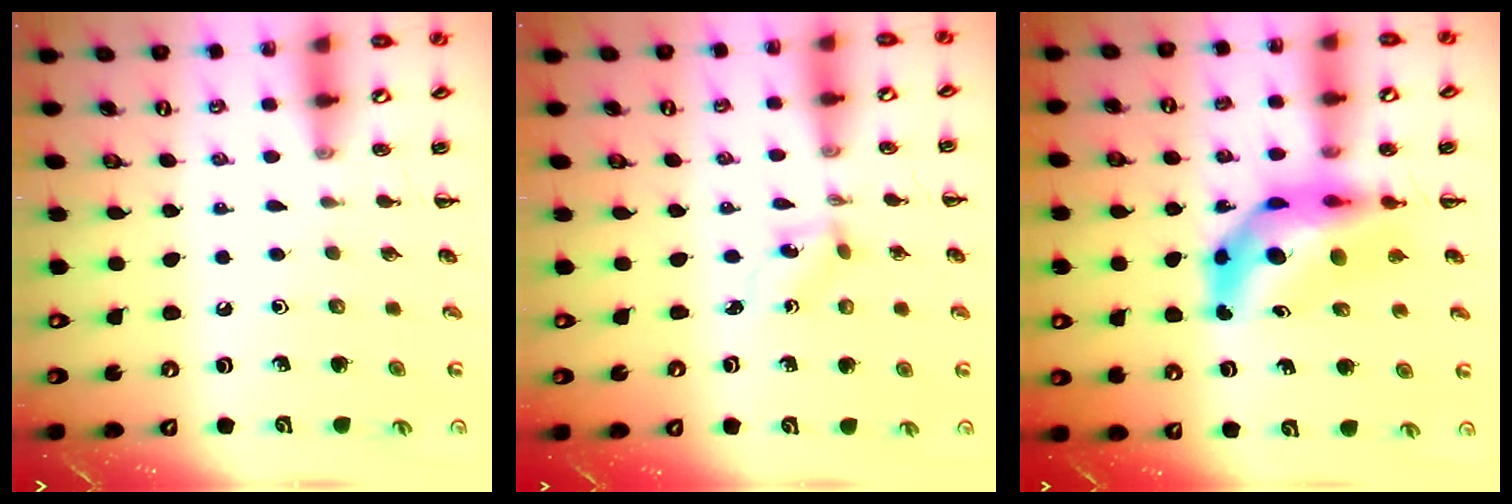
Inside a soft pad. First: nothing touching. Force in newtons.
{"total": 1.4, "press": 1.2, "slide": 0.6}
{"total": 9.6, "press": 9.0, "slide": 3.2}